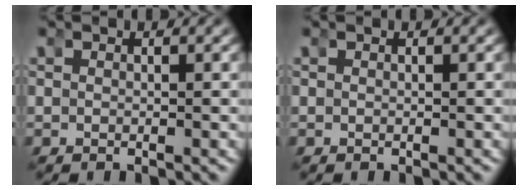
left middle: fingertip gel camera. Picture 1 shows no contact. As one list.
[{"total": 0.0}]